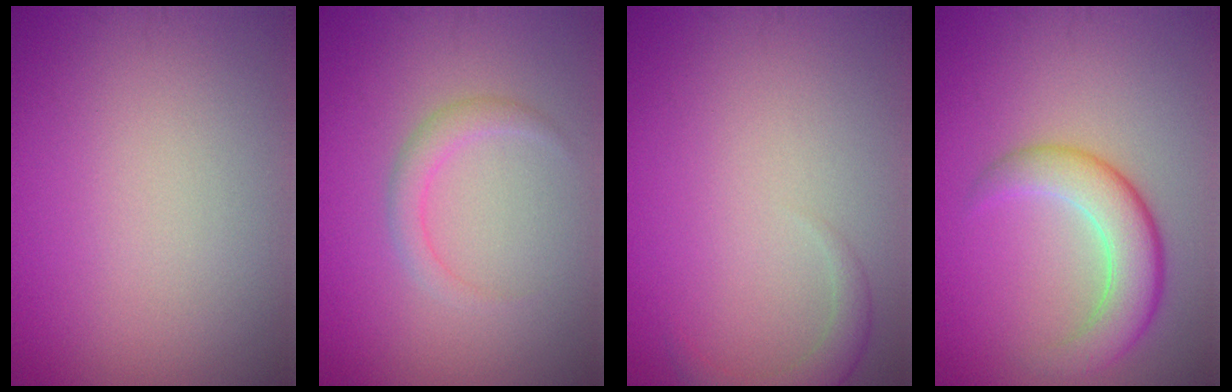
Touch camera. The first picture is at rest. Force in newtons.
{"total": 1.7, "press": 1.7, "slide": 0.1}
{"total": 1.8, "press": 1.8, "slide": 0.1}
{"total": 4.9, "press": 4.9, "slide": 0.2}